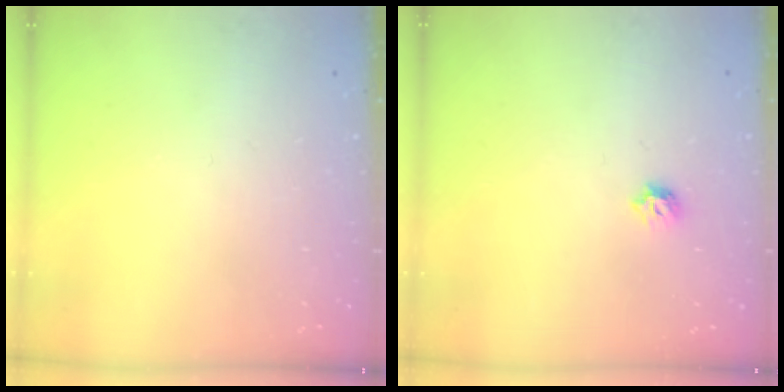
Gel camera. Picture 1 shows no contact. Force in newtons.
{"total": 6.1, "press": 6.0, "slide": 1.1}